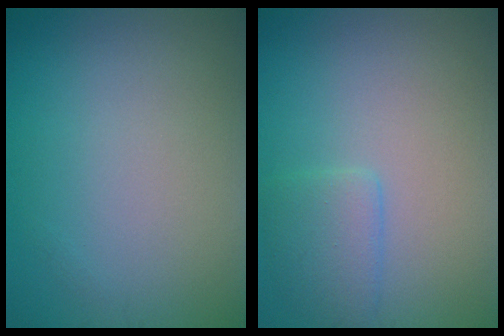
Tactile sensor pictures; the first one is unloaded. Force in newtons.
{"total": 2.3, "press": 2.3, "slide": 0.1}